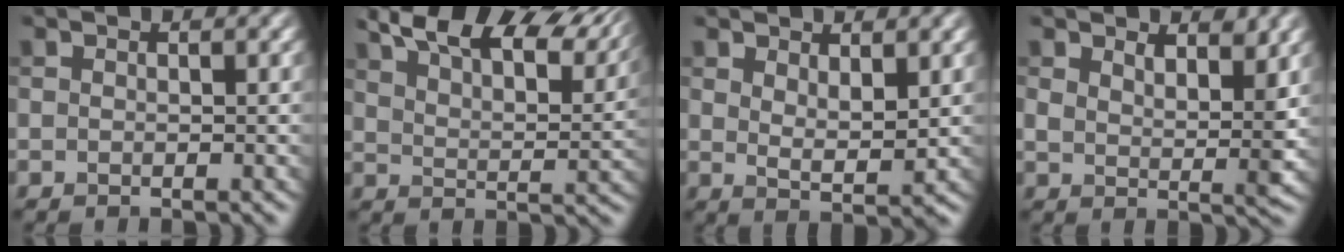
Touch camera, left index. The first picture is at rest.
{"total": 13.3, "force": [9.9, 4.7, 7.6], "torque": [-0.111, 0.026, 0.125]}
{"total": 2.8, "force": [1.5, 0.8, 2.2], "torque": [-0.038, -0.011, 0.029]}
{"total": 3.5, "force": [2.4, 1.4, 2.1], "torque": [-0.037, -0.009, 0.042]}